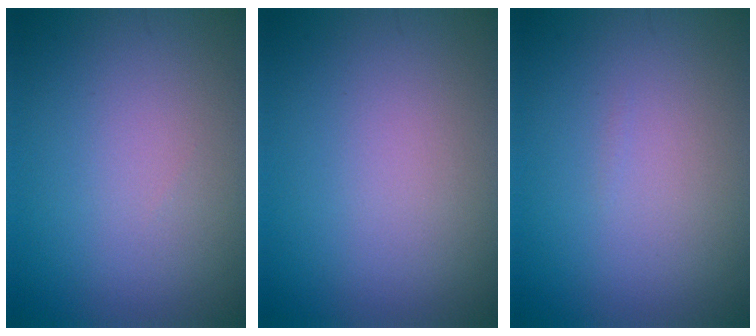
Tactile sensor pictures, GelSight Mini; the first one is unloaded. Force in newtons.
{"total": 0.0}
{"total": 0.0}